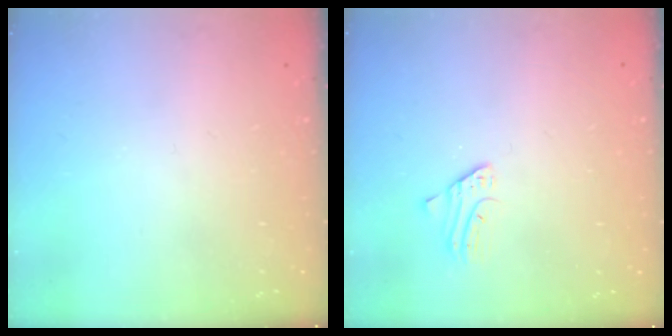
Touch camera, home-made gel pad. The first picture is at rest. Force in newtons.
{"total": 2.0, "press": 2.0, "slide": 0.1}